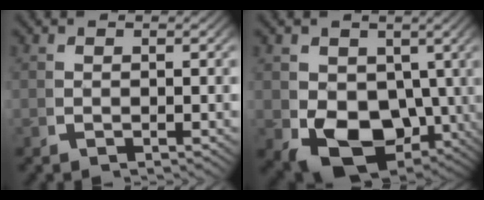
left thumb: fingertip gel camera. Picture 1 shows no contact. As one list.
[{"total": 11.8, "force": [-2.5, 8.3, 8.1], "torque": [-0.164, -0.079, -0.001]}]